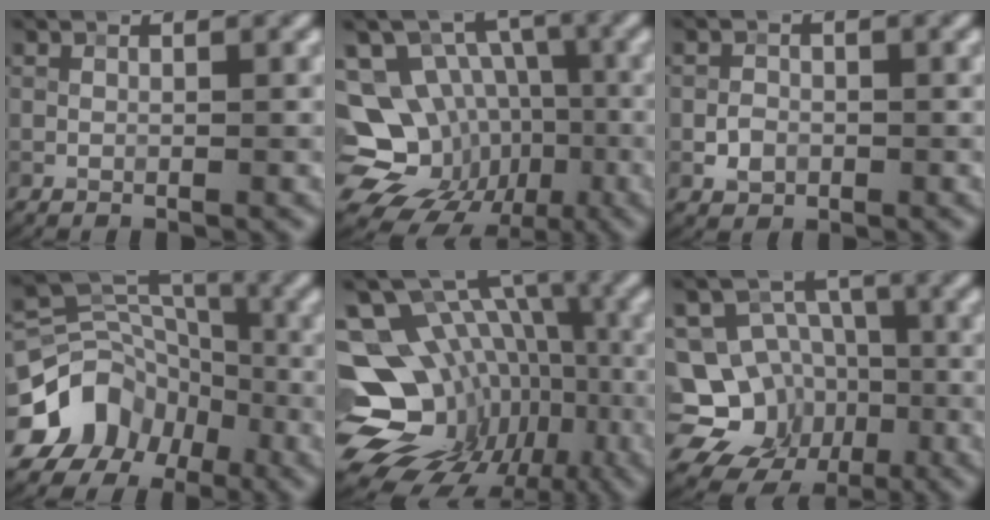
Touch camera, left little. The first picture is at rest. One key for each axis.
{"total": 14.3, "fx": -4.8, "fy": 11.7, "fz": 6.5, "tx": -0.127, "ty": -0.003, "tz": -0.080}
{"total": 1.7, "fx": -0.5, "fy": 1.5, "fz": 0.6, "tx": -0.002, "ty": -0.001, "tz": -0.011}
{"total": 9.2, "fx": -4.6, "fy": 7.3, "fz": 3.2, "tx": -0.054, "ty": 0.012, "tz": -0.090}
{"total": 17.3, "fx": -3.8, "fy": 13.2, "fz": 10.6, "tx": -0.170, "ty": 0.021, "tz": -0.037}
{"total": 14.4, "fx": -4.6, "fy": 12.7, "fz": 5.0, "tx": -0.120, "ty": -0.004, "tz": -0.079}